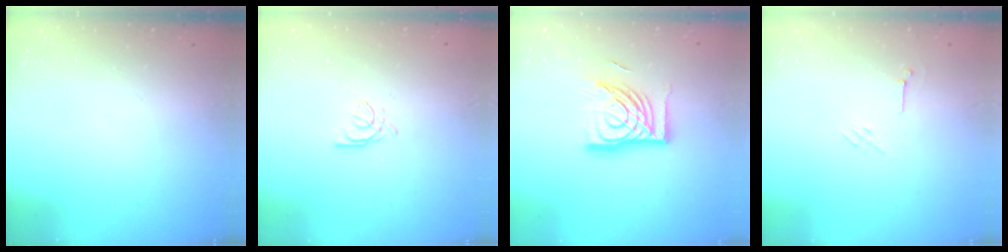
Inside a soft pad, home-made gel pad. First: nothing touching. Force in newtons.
{"total": 0.9, "press": 0.8, "slide": 0.2}
{"total": 19.6, "press": 19.5, "slide": 2.2}
{"total": 3.5, "press": 3.4, "slide": 0.7}